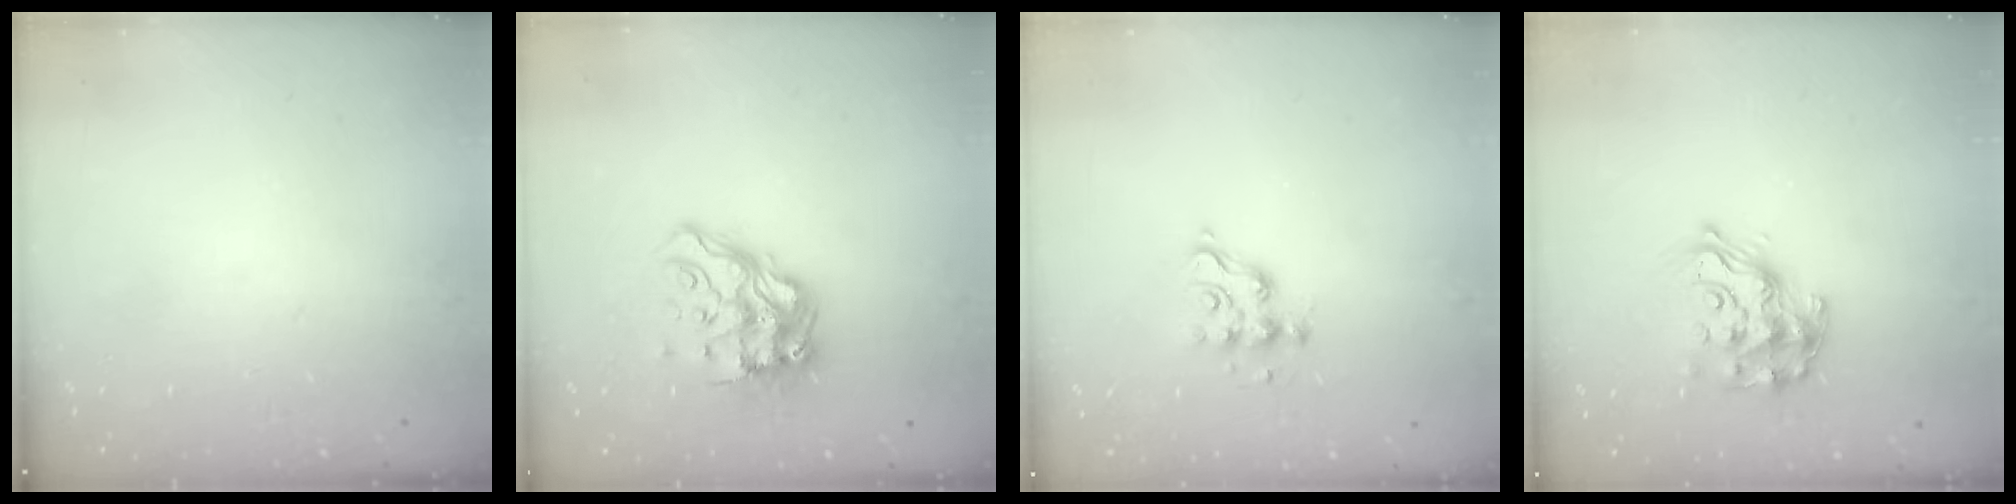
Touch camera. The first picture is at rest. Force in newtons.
{"total": 14.1, "press": 14.0, "slide": 2.0}
{"total": 6.5, "press": 6.5, "slide": 0.3}
{"total": 15.5, "press": 15.5, "slide": 1.1}